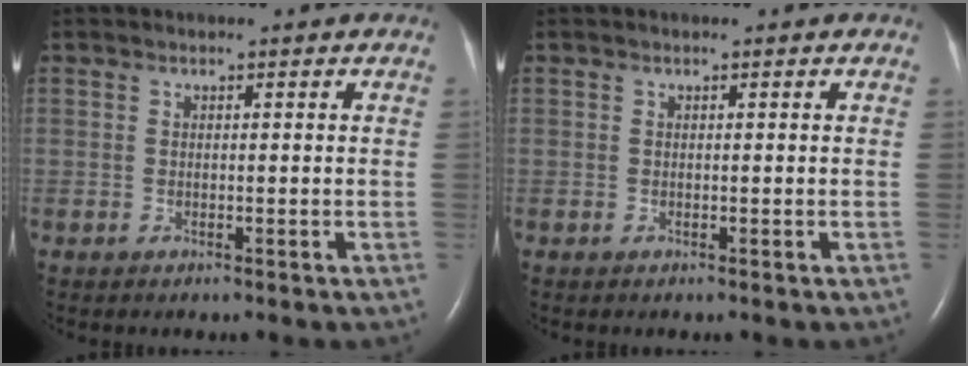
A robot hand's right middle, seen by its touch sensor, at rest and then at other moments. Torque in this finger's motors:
{"motor_torque": [-0.02, 0.02, -0.03, 0.00]}